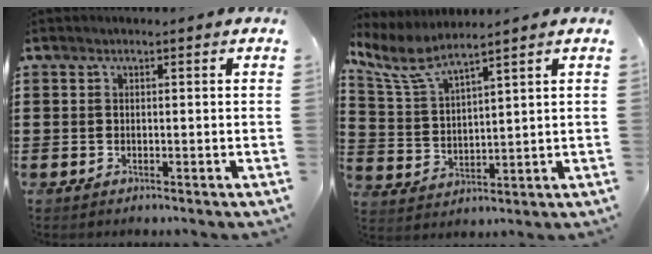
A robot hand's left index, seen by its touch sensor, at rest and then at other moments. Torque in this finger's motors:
{"motor_torque": [2.14, 0.00, -0.03, 0.02]}